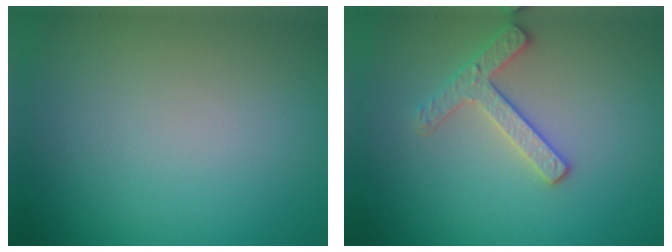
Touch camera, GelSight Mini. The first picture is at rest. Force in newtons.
{"total": 2.5, "press": 2.4, "slide": 0.4}